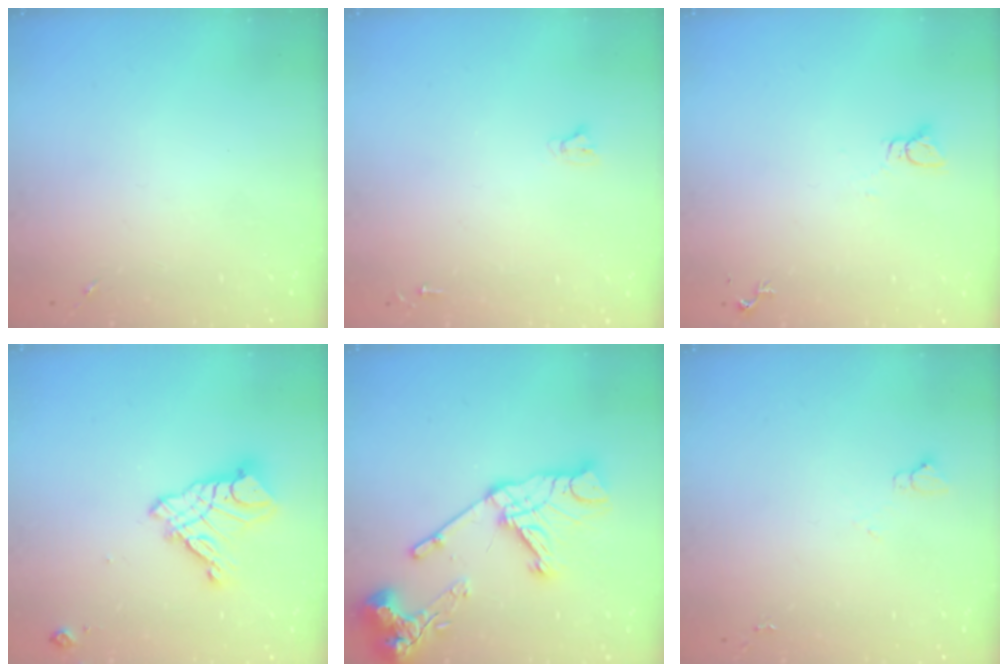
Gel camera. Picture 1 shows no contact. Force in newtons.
{"total": 2.0, "press": 2.0, "slide": 0.2}
{"total": 2.2, "press": 2.2, "slide": 0.1}
{"total": 13.1, "press": 13.0, "slide": 1.3}
{"total": 20.1, "press": 20.0, "slide": 2.3}
{"total": 3.6, "press": 3.6, "slide": 0.5}